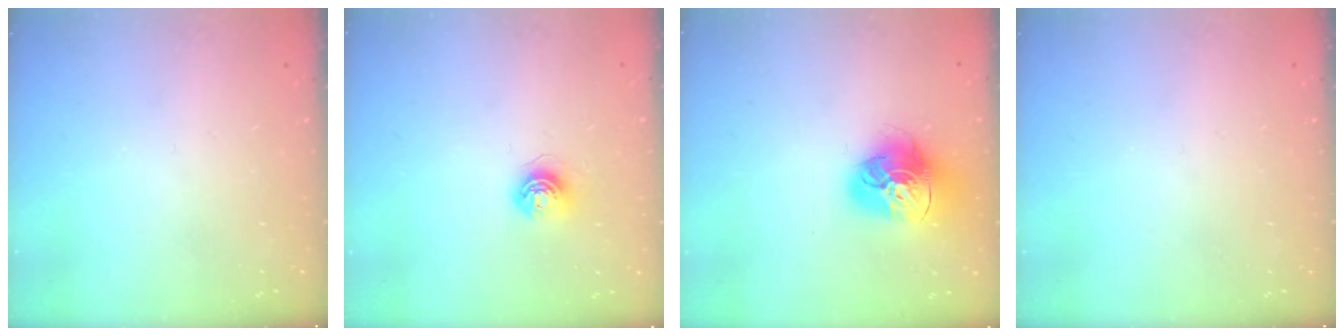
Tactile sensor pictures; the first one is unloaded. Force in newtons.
{"total": 5.5, "press": 5.5, "slide": 0.4}
{"total": 16.4, "press": 16.3, "slide": 1.7}
{"total": 0.0}